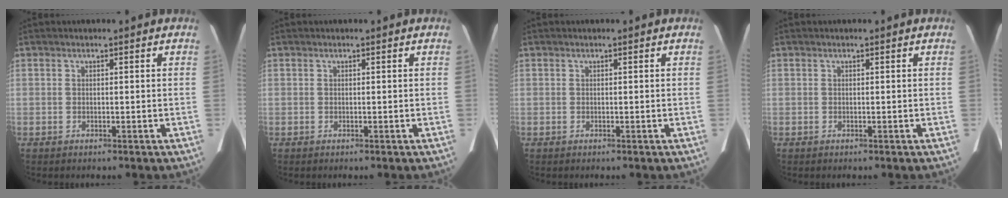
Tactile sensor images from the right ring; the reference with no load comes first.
{"total": 0.0}
{"total": 0.0}
{"total": 0.0}